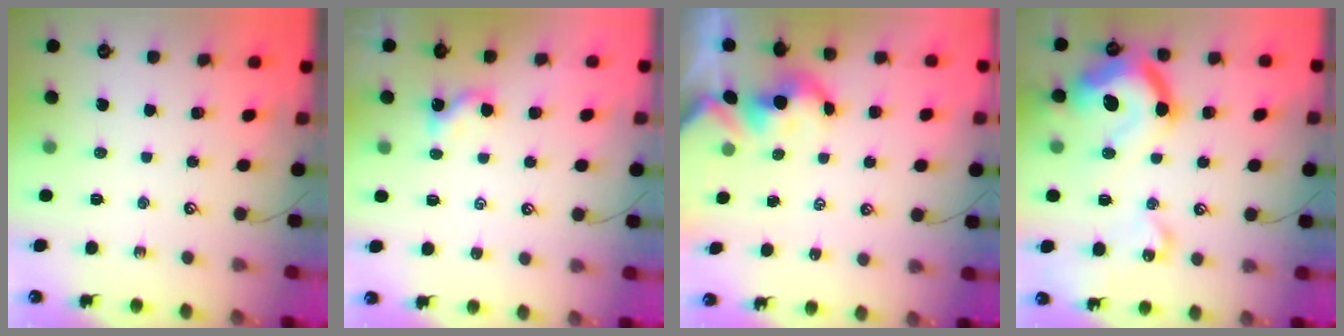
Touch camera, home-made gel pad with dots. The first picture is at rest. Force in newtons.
{"total": 1.6, "press": 1.6, "slide": 0.4}
{"total": 1.1, "press": 1.1, "slide": 0.1}
{"total": 26.1, "press": 25.9, "slide": 3.0}